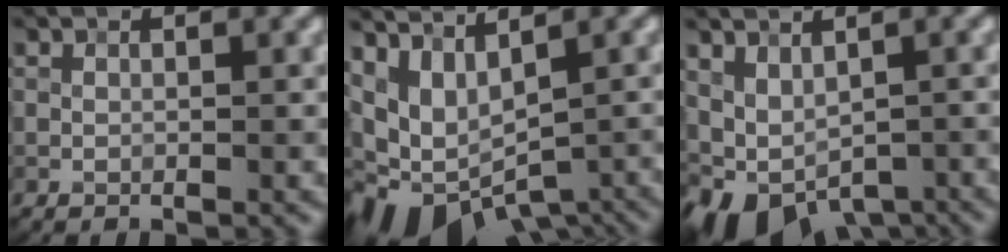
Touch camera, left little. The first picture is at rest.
{"total": 7.2, "force": [-2.3, 3.8, 5.7], "torque": [-0.094, -0.013, -0.026]}
{"total": 5.9, "force": [-2.5, 3.6, 4.0], "torque": [-0.062, -0.010, -0.033]}